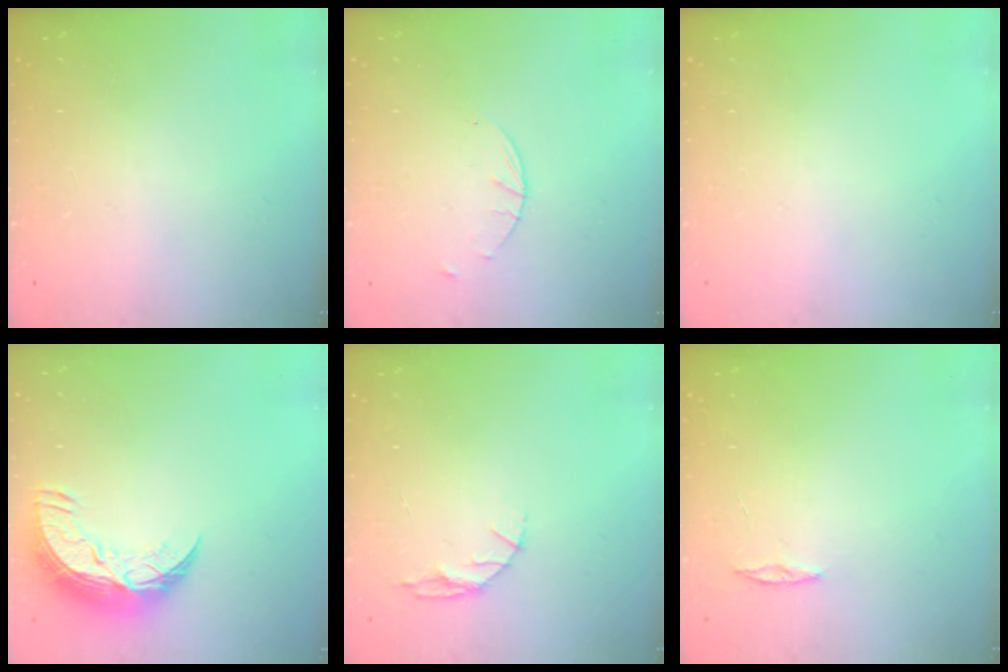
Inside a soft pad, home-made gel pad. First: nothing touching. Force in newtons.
{"total": 1.7, "press": 1.7, "slide": 0.3}
{"total": 0.0}
{"total": 11.2, "press": 11.2, "slide": 0.7}
{"total": 4.4, "press": 4.4, "slide": 0.5}
{"total": 3.0, "press": 2.9, "slide": 0.3}